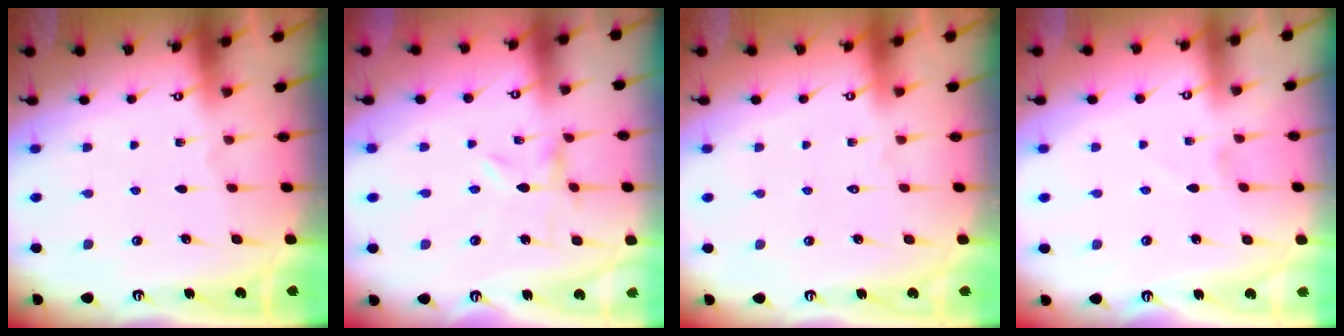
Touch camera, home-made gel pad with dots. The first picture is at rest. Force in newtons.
{"total": 0.0}
{"total": 1.7, "press": 1.7, "slide": 0.1}
{"total": 1.3, "press": 1.3, "slide": 0.1}